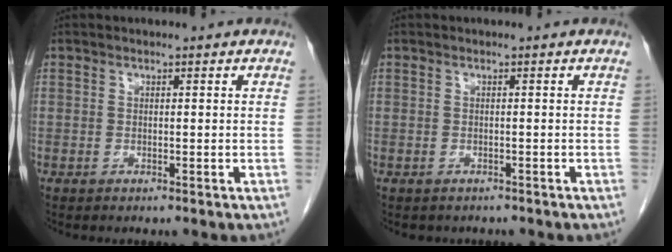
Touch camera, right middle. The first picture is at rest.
{"total": 2.2, "force": [-1.9, 1.1, 0.3], "torque": [-0.010, 0.000, -0.023]}